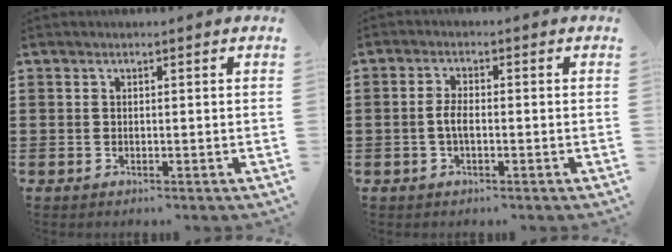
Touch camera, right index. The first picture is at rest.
{"total": 2.8, "force": [-0.6, 0.9, 2.6], "torque": [-0.063, -0.005, -0.015]}